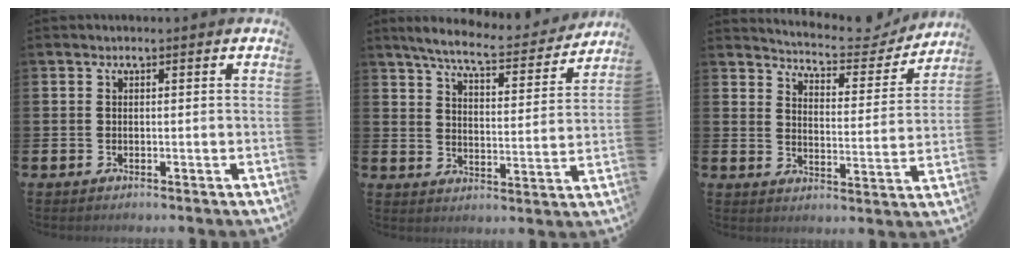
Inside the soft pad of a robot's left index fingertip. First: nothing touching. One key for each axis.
{"total": 7.3, "fx": 6.7, "fy": 0.5, "fz": 2.8, "tx": -0.077, "ty": -0.042, "tz": 0.112}
{"total": 5.4, "fx": 5.3, "fy": 0.9, "fz": 0.9, "tx": -0.031, "ty": -0.047, "tz": 0.085}